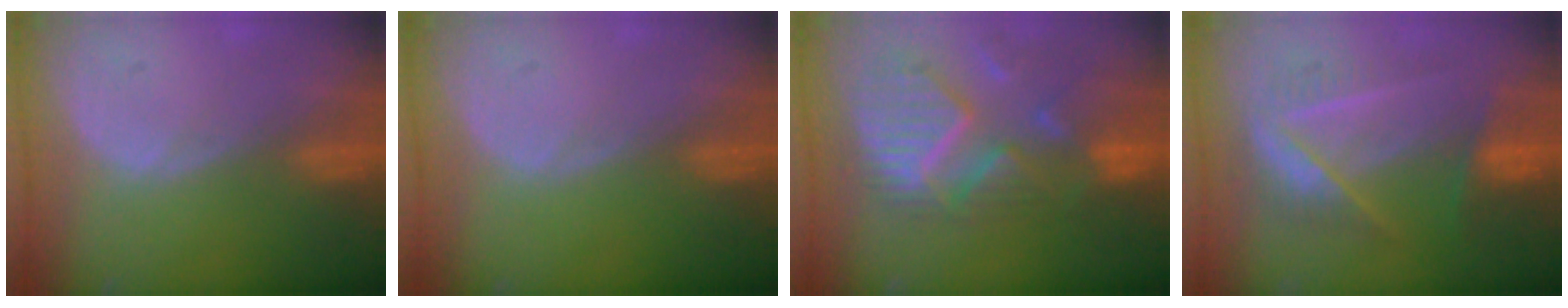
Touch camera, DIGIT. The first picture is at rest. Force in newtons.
{"total": 0.0}
{"total": 12.0, "press": 10.5, "slide": 5.9}
{"total": 7.3, "press": 7.3, "slide": 0.2}